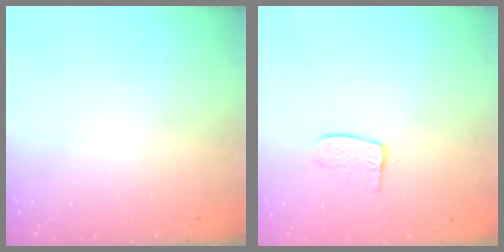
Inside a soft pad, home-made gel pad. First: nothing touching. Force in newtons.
{"total": 7.9, "press": 7.9, "slide": 0.4}